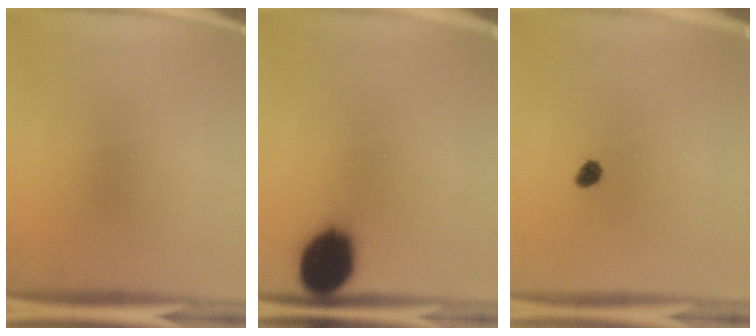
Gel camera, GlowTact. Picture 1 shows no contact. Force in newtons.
{"total": 13.7}
{"total": 2.0}